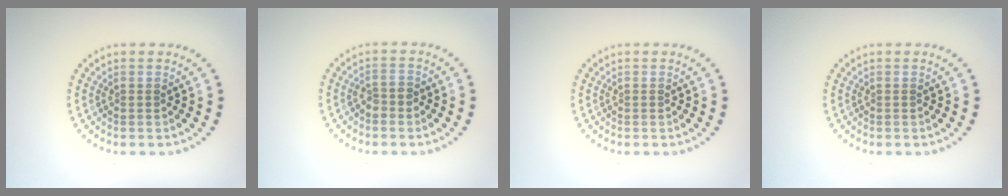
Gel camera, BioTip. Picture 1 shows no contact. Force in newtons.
{"total": 1.3, "press": 1.2, "slide": 0.6}
{"total": 0.0}
{"total": 0.0}